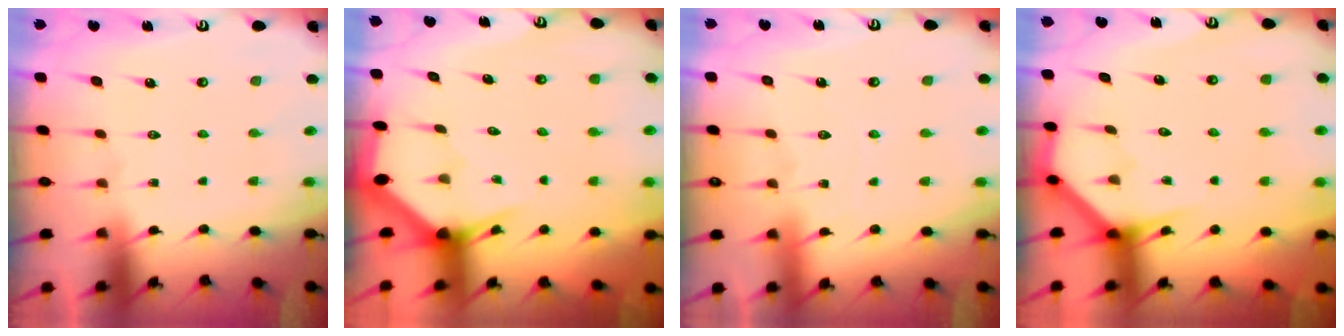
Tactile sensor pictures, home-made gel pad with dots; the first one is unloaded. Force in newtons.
{"total": 3.0, "press": 3.0, "slide": 0.1}
{"total": 2.7, "press": 2.7, "slide": 0.1}
{"total": 3.9, "press": 3.9, "slide": 0.2}